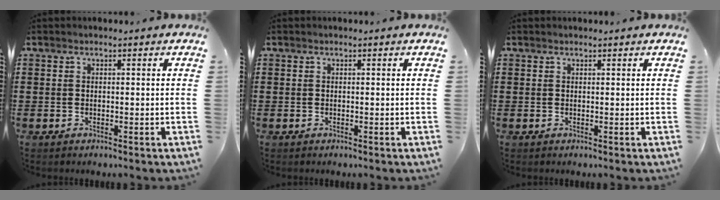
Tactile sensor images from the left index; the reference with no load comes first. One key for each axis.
{"total": 0.0}
{"total": 0.0}